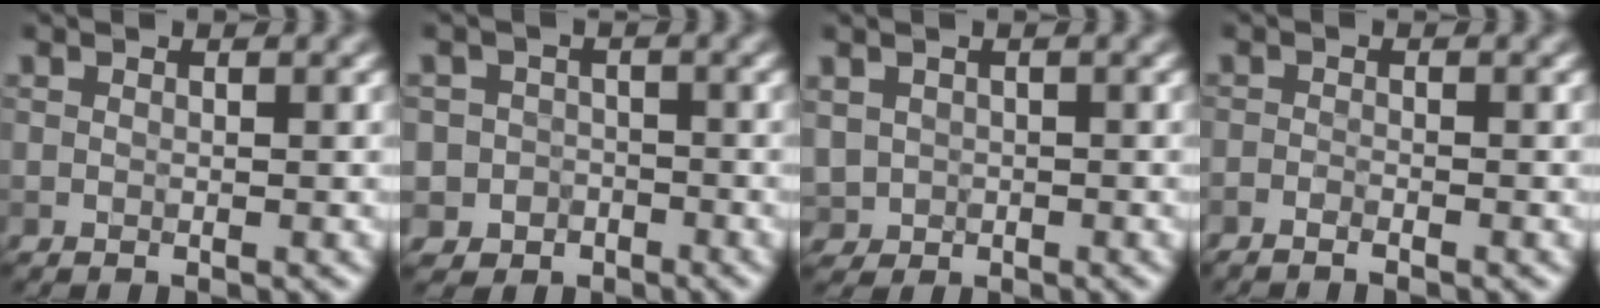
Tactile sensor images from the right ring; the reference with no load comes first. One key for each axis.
{"total": 3.6, "fx": -1.5, "fy": 3.2, "fz": 0.1, "tx": 0.031, "ty": -0.001, "tz": -0.039}
{"total": 2.2, "fx": 0.0, "fy": 2.1, "fz": 0.6, "tx": -0.018, "ty": -0.007, "tz": 0.006}
{"total": 1.2, "fx": -1.0, "fy": 0.1, "fz": 0.7, "tx": -0.017, "ty": 0.001, "tz": -0.022}